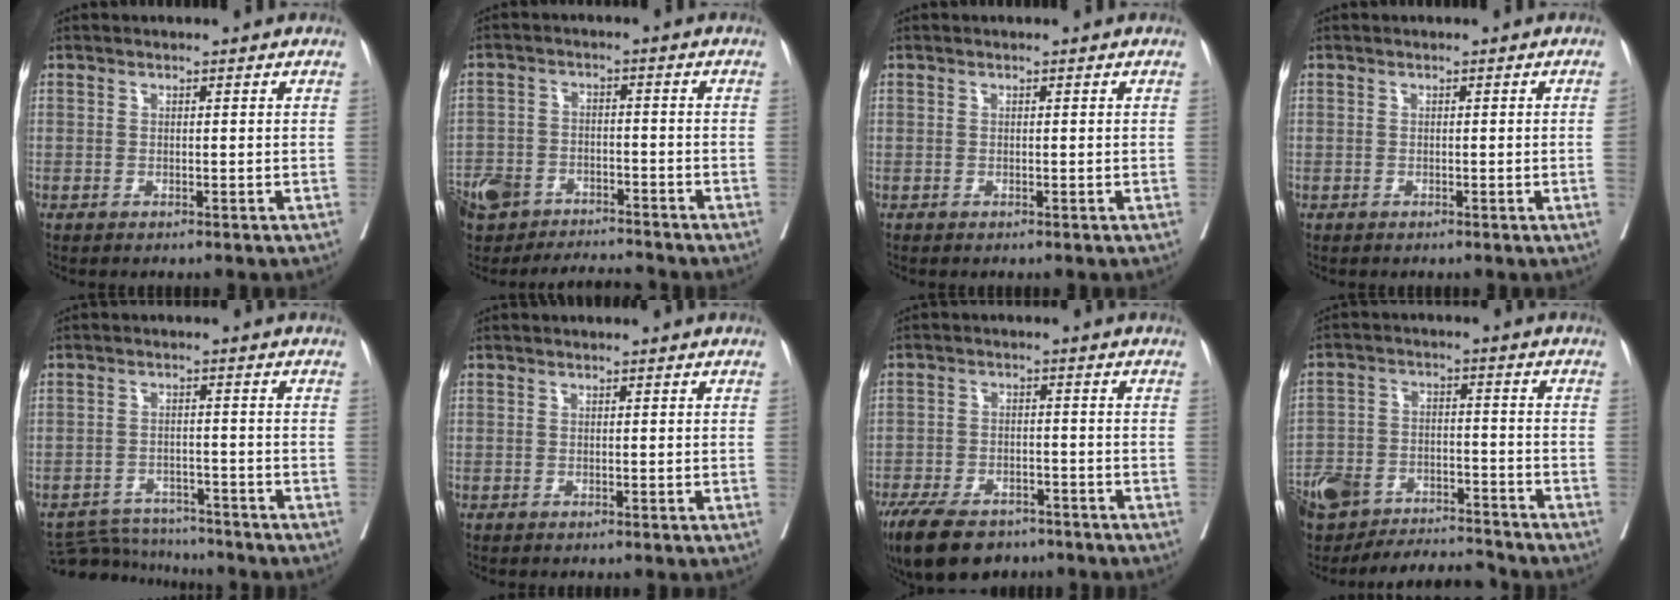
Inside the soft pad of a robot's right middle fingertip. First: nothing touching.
{"total": 10.1, "force": [-8.6, 4.2, 3.0], "torque": [-0.060, 0.017, -0.145]}
{"total": 0.0}
{"total": 0.9, "force": [-0.1, -0.3, 0.8], "torque": [-0.007, 0.001, -0.001]}
{"total": 7.6, "force": [-7.4, 1.3, -0.4], "torque": [0.006, 0.006, -0.119]}
{"total": 0.0}
{"total": 12.2, "force": [-9.0, 5.6, 6.0], "torque": [-0.113, -0.007, -0.143]}
{"total": 14.4, "force": [-12.8, 4.7, 4.6], "torque": [-0.090, 0.023, -0.208]}